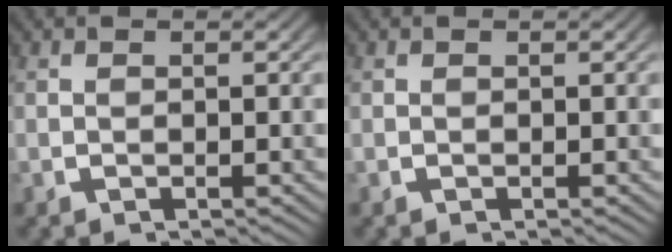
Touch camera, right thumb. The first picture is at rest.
{"total": 0.0}